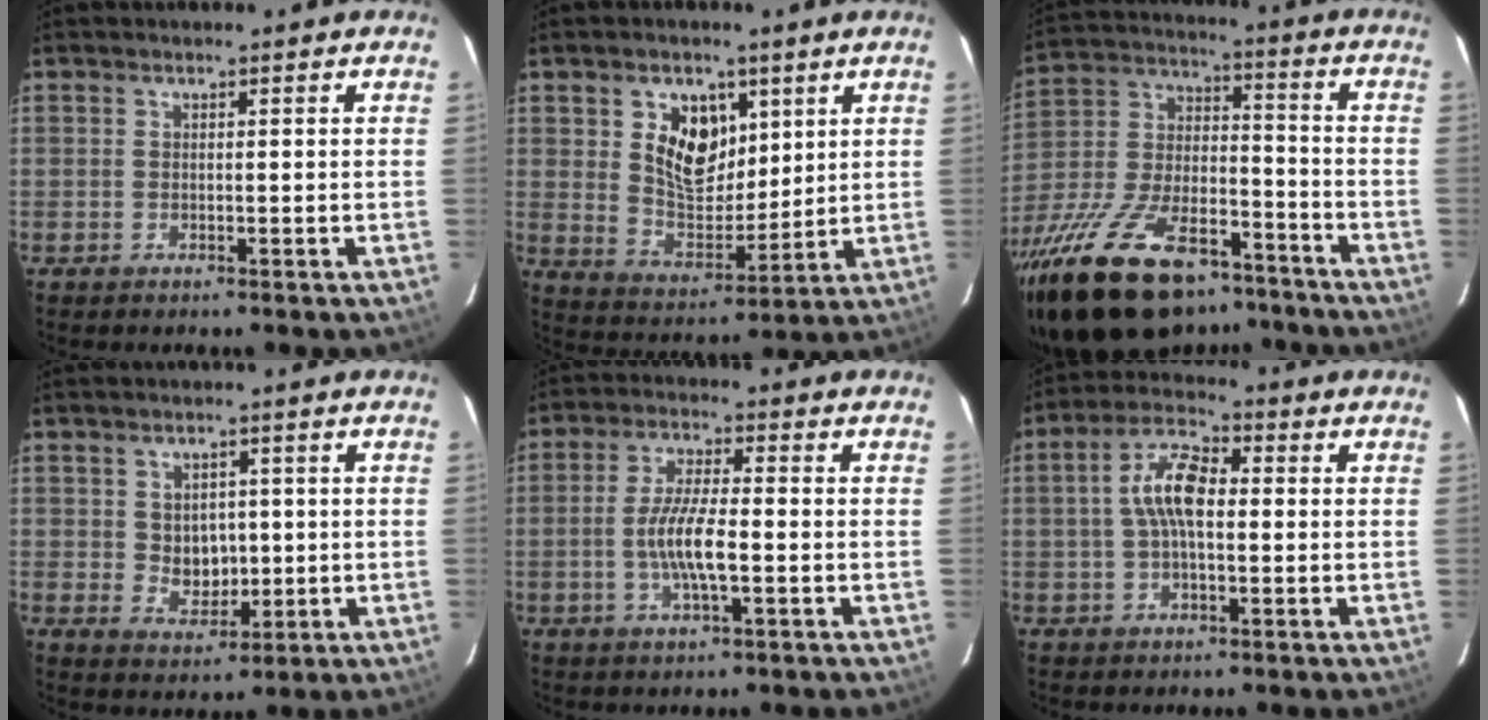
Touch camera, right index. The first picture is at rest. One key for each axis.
{"total": 10.5, "fx": 4.0, "fy": 7.0, "fz": 6.8, "tx": -0.118, "ty": 0.000, "tz": 0.081}
{"total": 27.6, "fx": -19.3, "fy": 11.8, "fz": 15.8, "tx": -0.312, "ty": -0.011, "tz": -0.306}
{"total": 5.5, "fx": 0.3, "fy": 4.7, "fz": 2.9, "tx": -0.049, "ty": 0.001, "tz": 0.018}
{"total": 7.5, "fx": -1.7, "fy": 1.5, "fz": 7.2, "tx": -0.142, "ty": 0.000, "tz": -0.035}
{"total": 8.1, "fx": 0.1, "fy": 3.6, "fz": 7.3, "tx": -0.145, "ty": 0.020, "tz": 0.000}